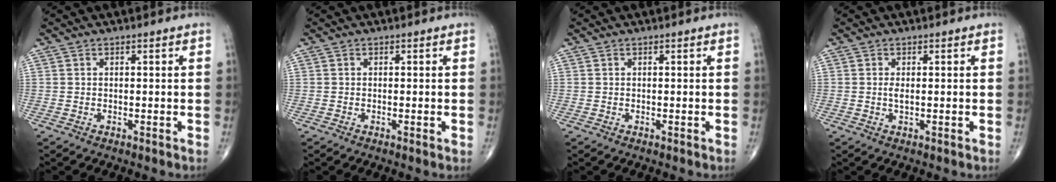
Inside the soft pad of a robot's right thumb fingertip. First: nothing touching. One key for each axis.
{"total": 0.7, "fx": -0.2, "fy": 0.1, "fz": 0.7, "tx": -0.014, "ty": -0.003, "tz": -0.003}
{"total": 0.0}
{"total": 1.4, "fx": 0.1, "fy": 0.4, "fz": 1.3, "tx": -0.029, "ty": -0.003, "tz": 0.001}